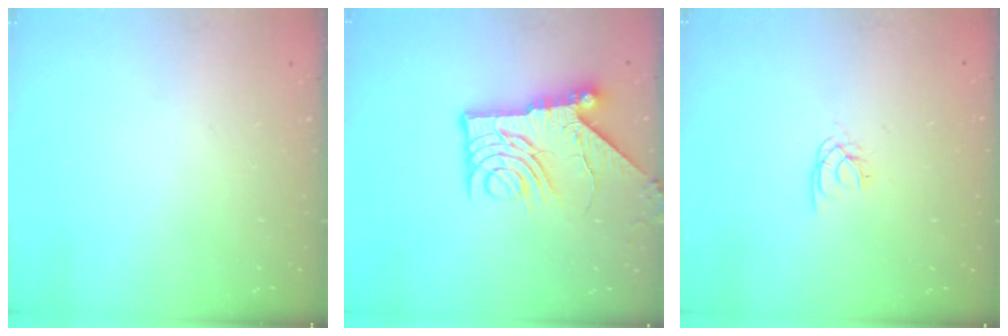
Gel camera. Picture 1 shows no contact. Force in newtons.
{"total": 13.7, "press": 13.6, "slide": 1.5}
{"total": 2.0, "press": 2.0, "slide": 0.3}